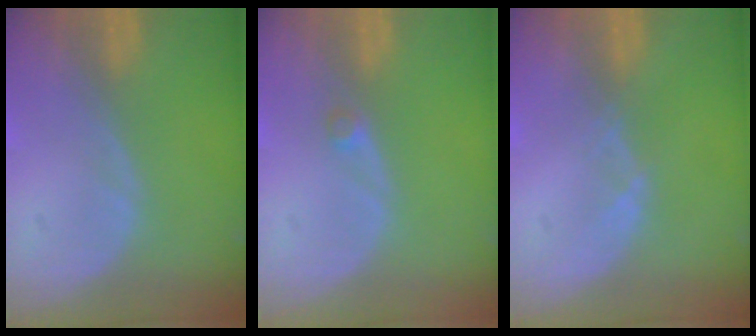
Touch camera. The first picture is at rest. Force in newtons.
{"total": 1.1, "press": 1.0, "slide": 0.6}
{"total": 1.0, "press": 0.8, "slide": 0.5}